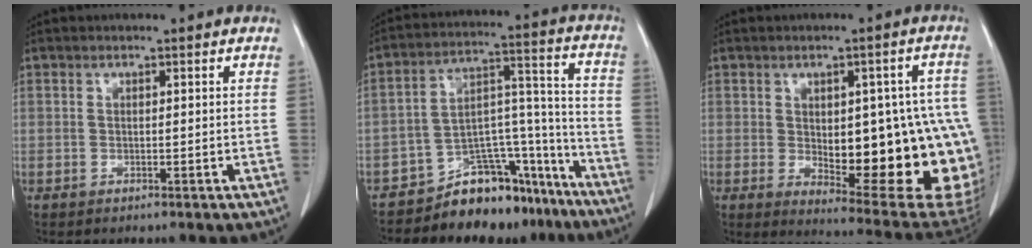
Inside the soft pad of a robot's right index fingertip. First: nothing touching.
{"total": 14.4, "force": [-12.0, 5.5, 5.5], "torque": [-0.054, 0.075, -0.191]}
{"total": 20.8, "force": [-2.2, 7.1, 19.4], "torque": [-0.178, 0.015, 0.003]}